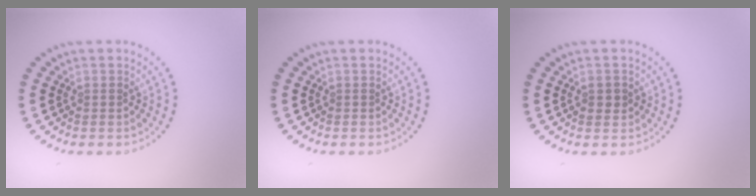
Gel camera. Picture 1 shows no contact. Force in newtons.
{"total": 0.0}
{"total": 1.2, "press": 1.2, "slide": 0.1}